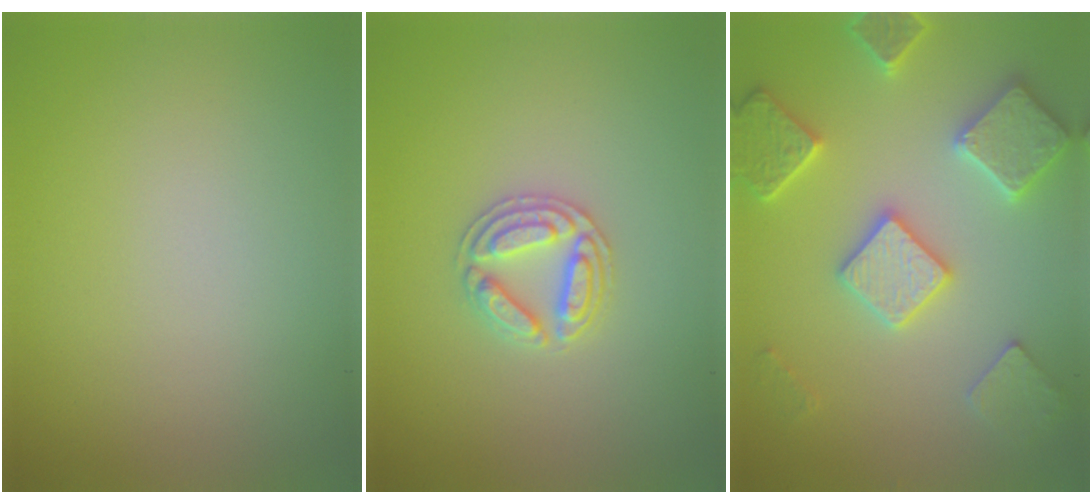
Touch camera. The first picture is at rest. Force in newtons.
{"total": 2.8, "press": 2.7, "slide": 0.5}
{"total": 5.7, "press": 5.6, "slide": 1.3}